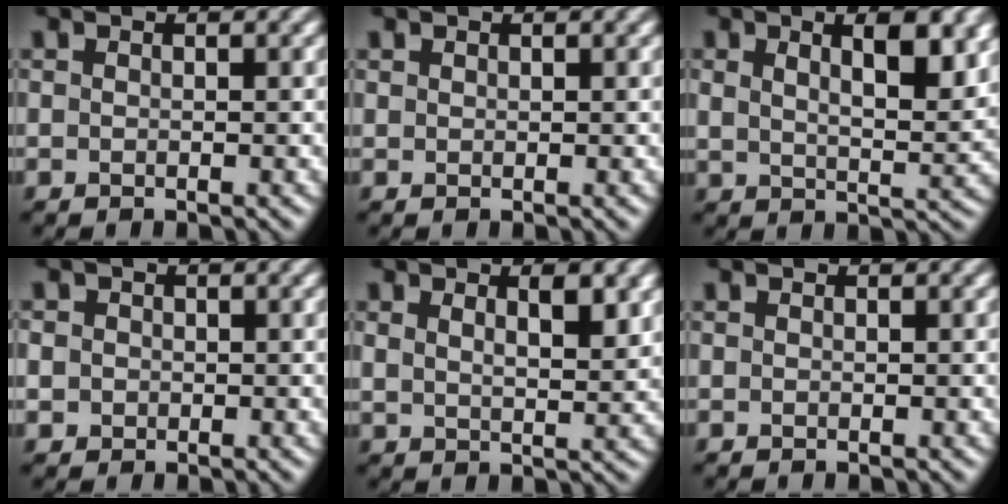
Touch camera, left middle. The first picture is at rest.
{"total": 0.0}
{"total": 5.7, "force": [2.8, 2.0, 4.5], "torque": [-0.066, -0.004, 0.045]}
{"total": 2.1, "force": [0.4, 1.9, 0.8], "torque": [-0.005, 0.012, -0.002]}
{"total": 3.4, "force": [1.8, 1.1, 2.6], "torque": [-0.042, -0.005, 0.033]}
{"total": 0.0}